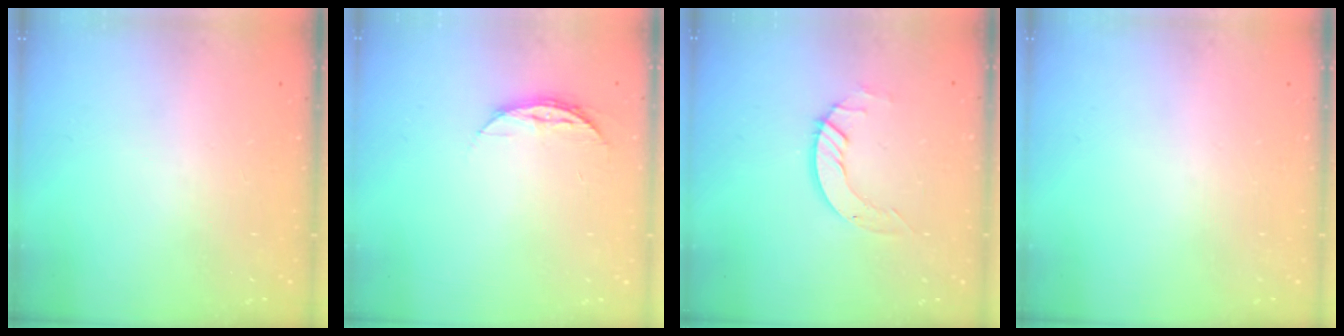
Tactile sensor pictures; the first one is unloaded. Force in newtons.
{"total": 7.3, "press": 7.3, "slide": 0.6}
{"total": 4.1, "press": 4.1, "slide": 0.1}
{"total": 0.0}